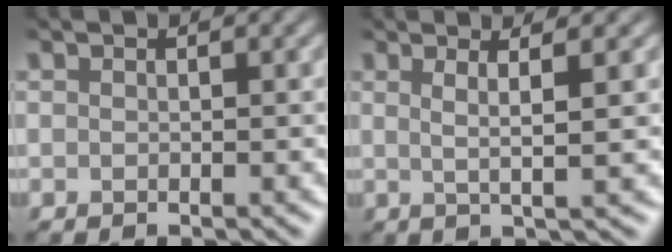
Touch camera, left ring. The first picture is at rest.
{"total": 3.1, "force": [0.8, 0.5, 3.0], "torque": [-0.052, 0.001, 0.009]}